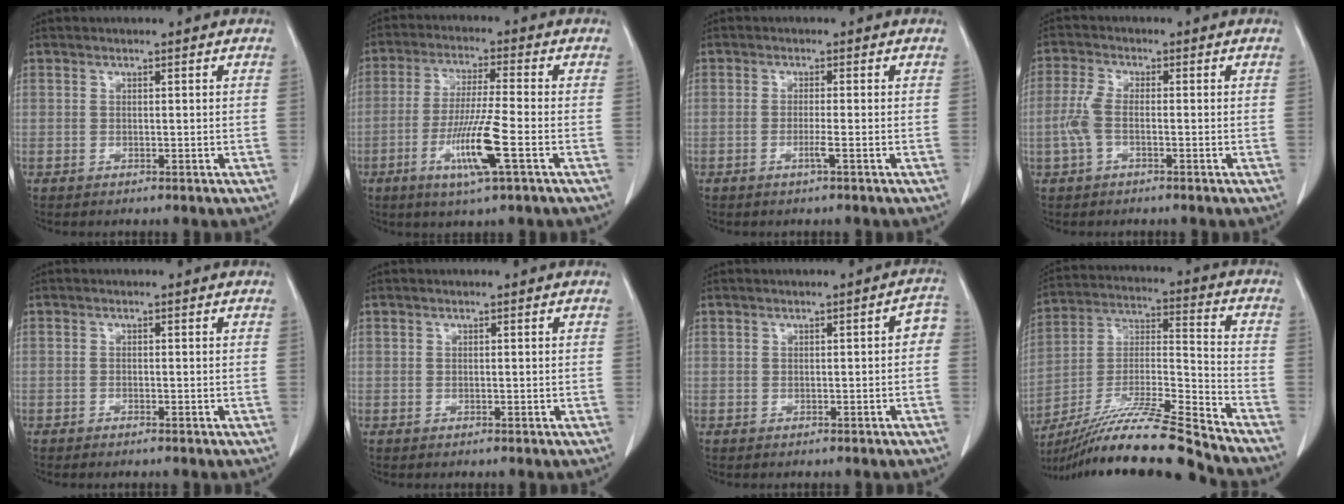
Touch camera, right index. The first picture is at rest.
{"total": 9.6, "force": [-3.5, -0.3, 9.0], "torque": [-0.175, -0.015, -0.065]}
{"total": 1.5, "force": [-0.6, -0.4, 1.3], "torque": [-0.025, -0.001, -0.012]}
{"total": 3.8, "force": [-0.8, 1.5, 3.4], "torque": [-0.094, 0.007, -0.021]}
{"total": 0.9, "force": [-0.8, 0.0, 0.5], "torque": [-0.011, -0.001, -0.012]}
{"total": 0.0}
{"total": 2.3, "force": [-0.2, 0.8, 2.2], "torque": [-0.017, 0.009, -0.005]}
{"total": 19.7, "force": [-17.1, -1.5, 9.7], "torque": [-0.202, -0.012, -0.309]}